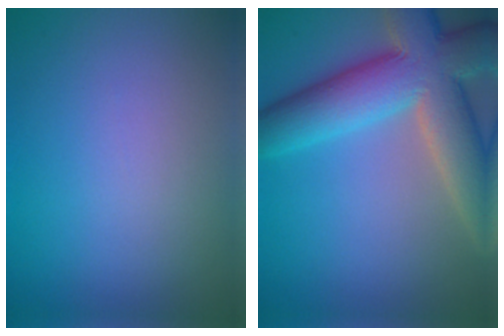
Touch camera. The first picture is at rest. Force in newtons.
{"total": 11.6, "press": 11.5, "slide": 1.3}